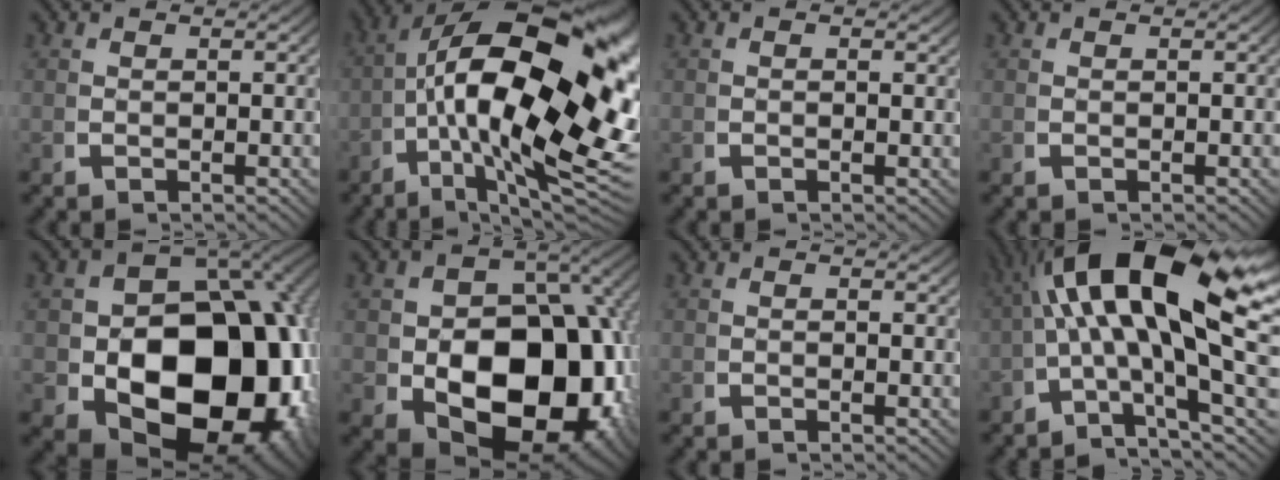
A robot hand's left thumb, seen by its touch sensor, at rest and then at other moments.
{"total": 23.4, "force": [-0.6, 13.1, 19.4], "torque": [-0.307, -0.069, 0.014]}
{"total": 0.0}
{"total": 0.0}
{"total": 28.3, "force": [-3.4, 18.7, 20.9], "torque": [-0.347, -0.098, 0.000]}
{"total": 21.4, "force": [-2.4, 14.5, 15.6], "torque": [-0.276, -0.090, 0.010]}
{"total": 0.0}
{"total": 16.0, "force": [1.9, 8.0, 13.7], "torque": [-0.224, -0.012, 0.032]}